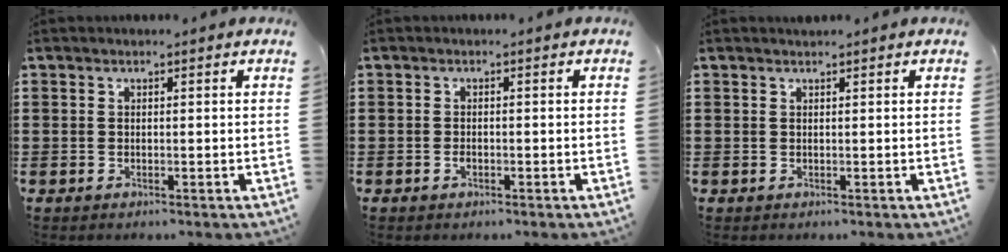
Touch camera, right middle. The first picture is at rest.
{"total": 0.9, "force": [-0.5, 0.4, 0.7], "torque": [-0.015, -0.004, -0.008]}
{"total": 0.0}